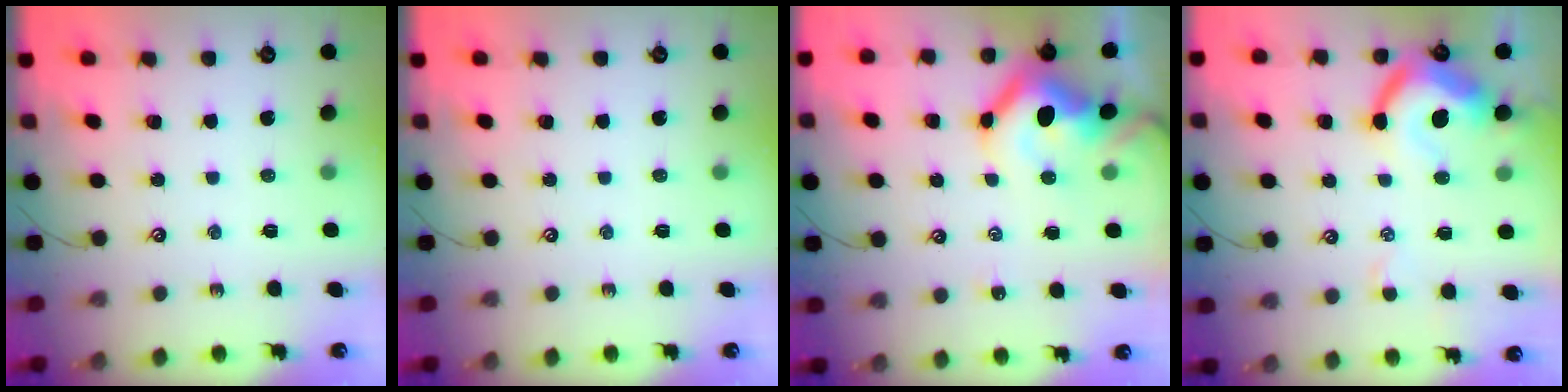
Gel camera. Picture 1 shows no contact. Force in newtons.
{"total": 0.0}
{"total": 13.2, "press": 13.1, "slide": 1.7}
{"total": 9.6, "press": 9.4, "slide": 1.7}